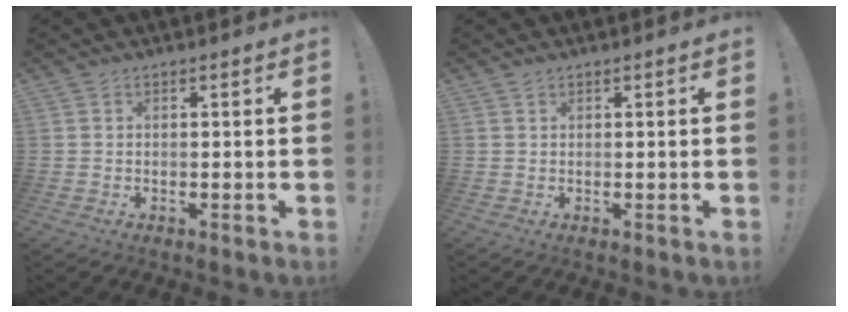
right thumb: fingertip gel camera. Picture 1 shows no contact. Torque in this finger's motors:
{"motor_torque": [0.11, 0.39, 0.11, -0.05, -0.02]}